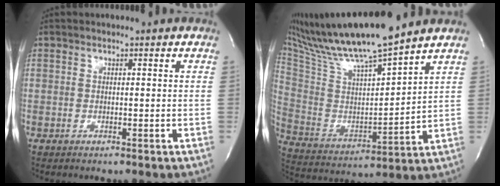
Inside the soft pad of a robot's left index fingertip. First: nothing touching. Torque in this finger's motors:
{"motor_torque": [0.51, 0.13, 0.60, 0.10]}